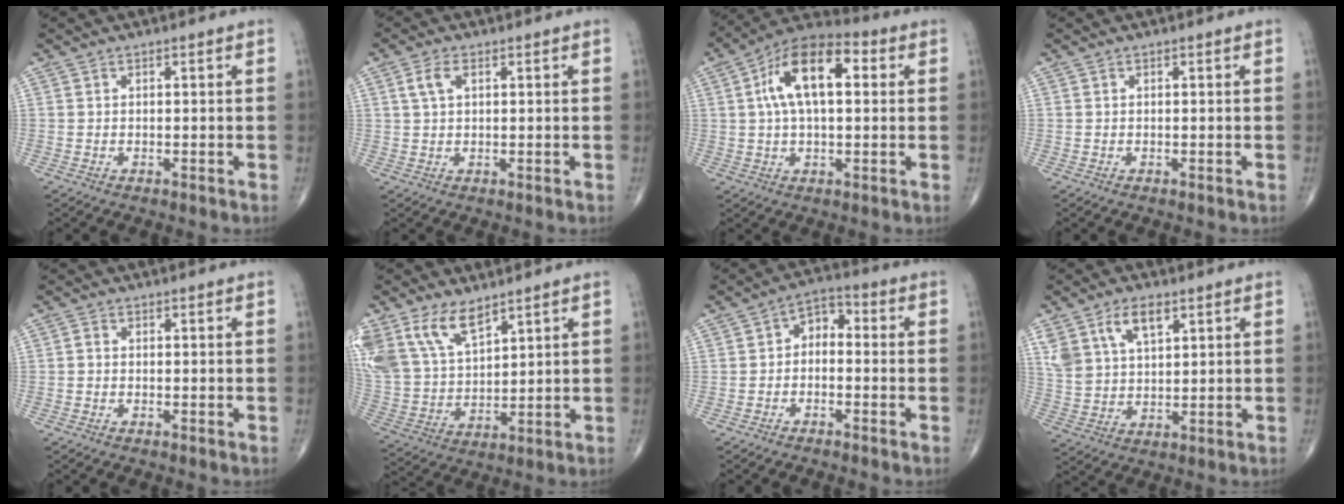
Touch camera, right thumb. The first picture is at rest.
{"total": 2.0, "force": [0.7, 1.1, 1.5], "torque": [-0.034, 0.008, 0.017]}
{"total": 14.8, "force": [3.2, 7.4, 12.4], "torque": [-0.211, 0.027, 0.049]}
{"total": 0.0}
{"total": 0.8, "force": [-0.2, 0.6, 0.5], "torque": [-0.007, 0.000, -0.008]}
{"total": 14.8, "force": [9.1, 7.8, 8.7], "torque": [-0.165, -0.027, 0.193]}
{"total": 5.1, "force": [-0.6, 3.4, 3.7], "torque": [-0.041, 0.031, -0.025]}
{"total": 9.5, "force": [5.0, 5.0, 6.3], "torque": [-0.115, -0.012, 0.103]}